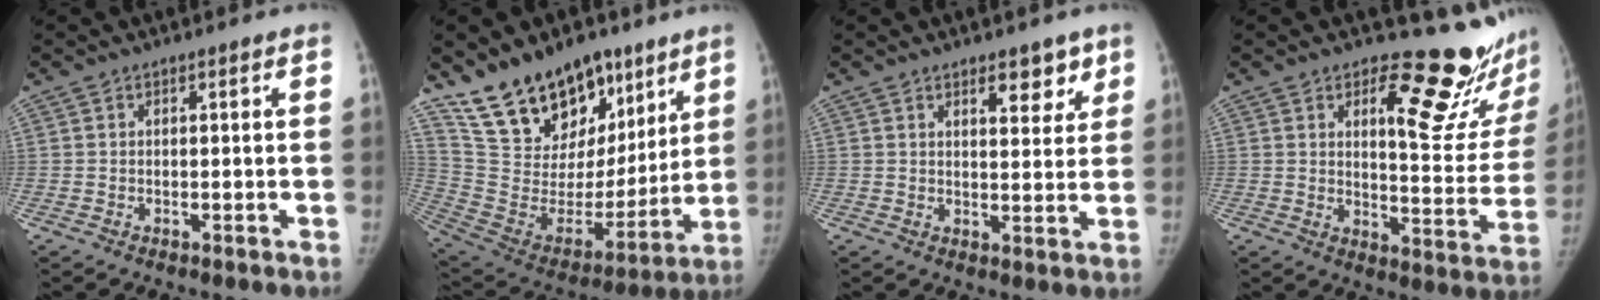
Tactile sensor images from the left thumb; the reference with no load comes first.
{"total": 23.8, "force": [16.1, 13.4, 11.3], "torque": [-0.141, -0.065, 0.284]}
{"total": 5.6, "force": [3.6, 2.6, 3.5], "torque": [-0.018, -0.022, 0.048]}
{"total": 17.4, "force": [12.8, 5.8, 10.3], "torque": [-0.079, -0.124, 0.161]}